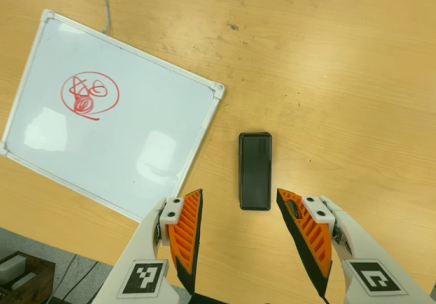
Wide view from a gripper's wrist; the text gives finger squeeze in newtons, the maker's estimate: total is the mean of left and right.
{"total": 0.0}